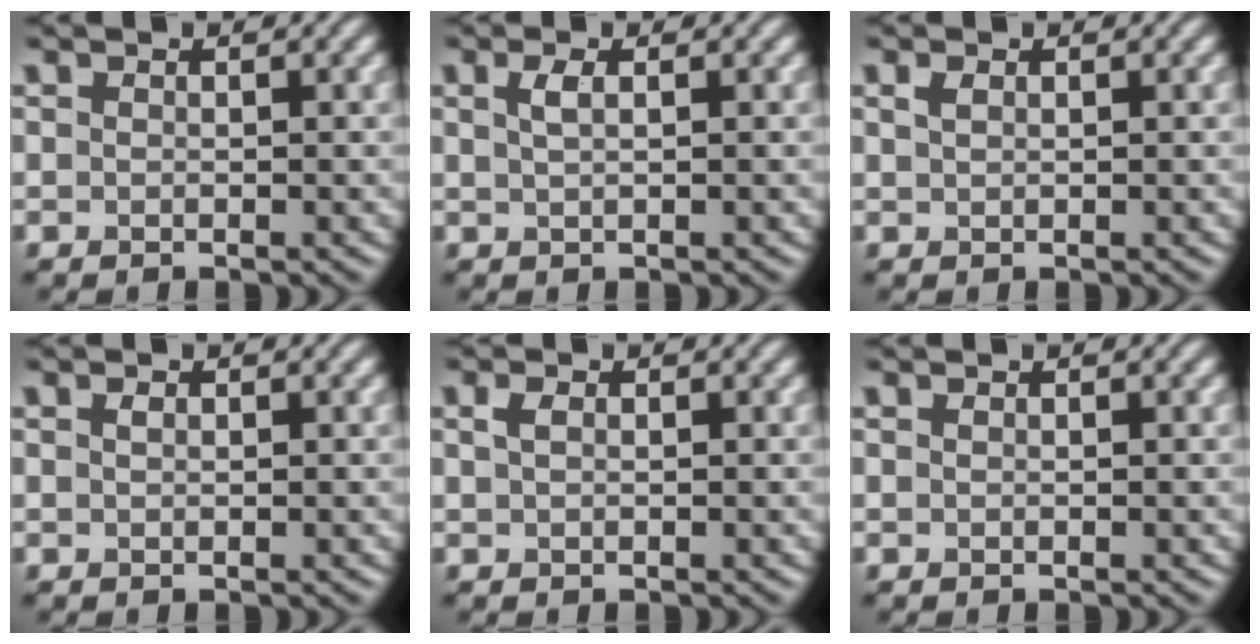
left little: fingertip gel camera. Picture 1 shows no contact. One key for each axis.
{"total": 1.4, "fx": 0.5, "fy": 0.5, "fz": 1.2, "tx": -0.024, "ty": 0.004, "tz": 0.010}
{"total": 0.7, "fx": 0.4, "fy": 0.4, "fz": 0.5, "tx": -0.015, "ty": 0.002, "tz": 0.010}
{"total": 0.6, "fx": 0.3, "fy": 0.3, "fz": 0.4, "tx": -0.009, "ty": 0.003, "tz": 0.005}
{"total": 1.0, "fx": 0.3, "fy": 0.6, "fz": 0.7, "tx": -0.018, "ty": 0.003, "tz": 0.005}
{"total": 0.0}